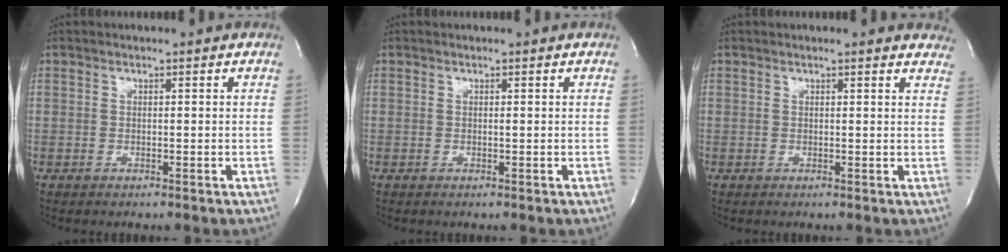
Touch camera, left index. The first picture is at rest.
{"total": 0.0}
{"total": 9.5, "force": [9.0, 1.8, 2.6], "torque": [-0.007, -0.003, 0.075]}